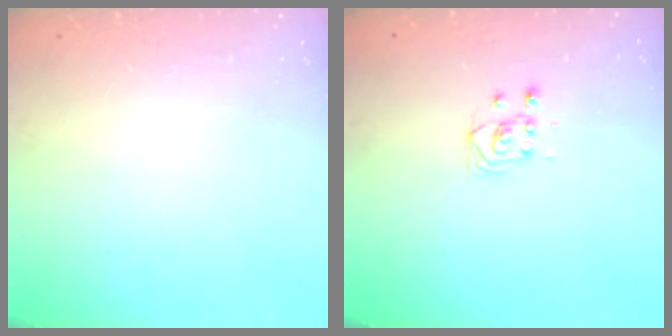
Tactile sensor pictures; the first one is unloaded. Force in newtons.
{"total": 4.2, "press": 3.9, "slide": 1.7}